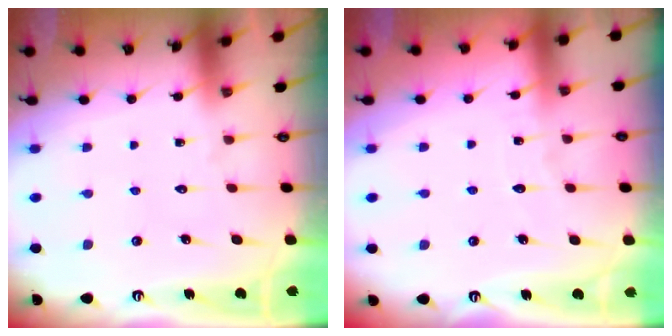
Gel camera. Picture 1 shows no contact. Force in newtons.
{"total": 3.0, "press": 3.0, "slide": 0.3}